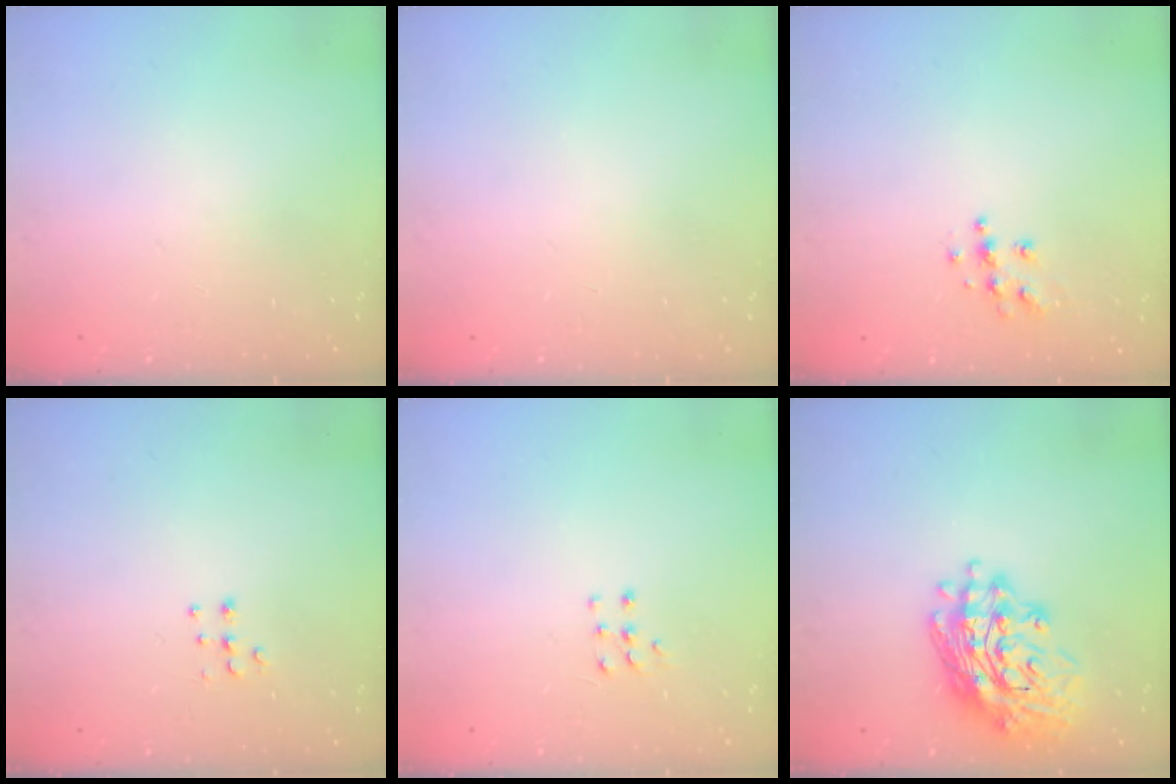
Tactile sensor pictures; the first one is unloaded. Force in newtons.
{"total": 0.0}
{"total": 6.4, "press": 6.4, "slide": 0.2}
{"total": 5.2, "press": 5.2, "slide": 0.2}
{"total": 3.3, "press": 3.3, "slide": 0.5}
{"total": 18.1, "press": 17.6, "slide": 4.0}